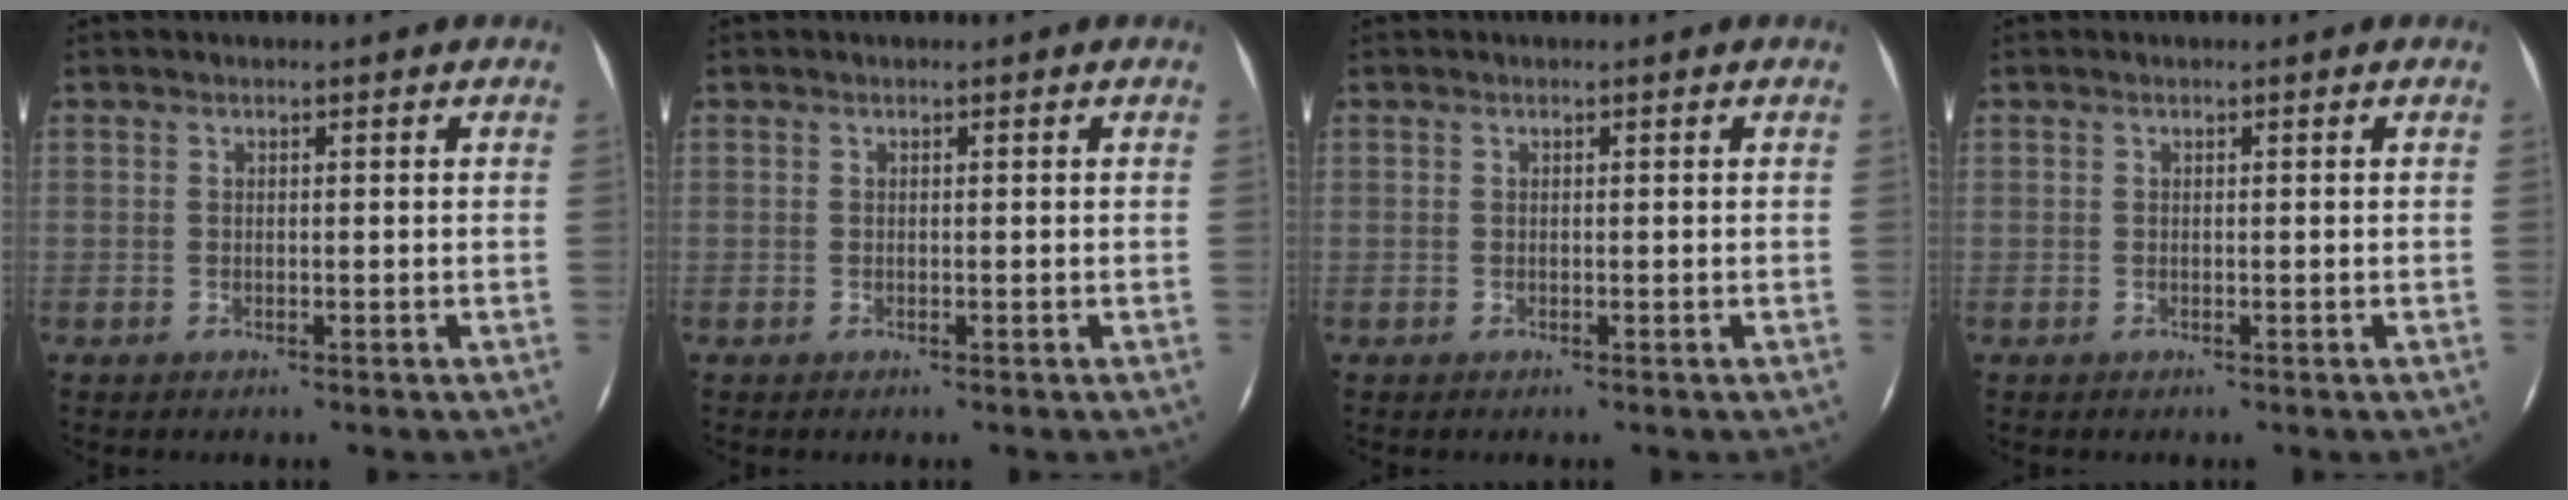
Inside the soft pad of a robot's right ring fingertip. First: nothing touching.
{"total": 0.0}
{"total": 0.0}
{"total": 0.0}